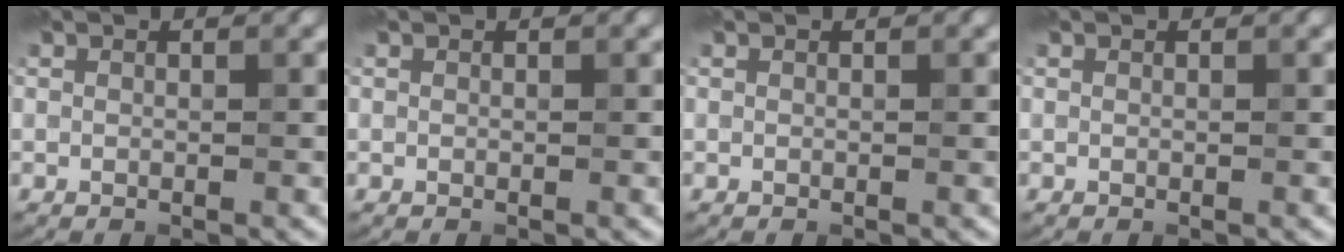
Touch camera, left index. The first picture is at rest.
{"total": 0.0}
{"total": 0.0}
{"total": 0.0}